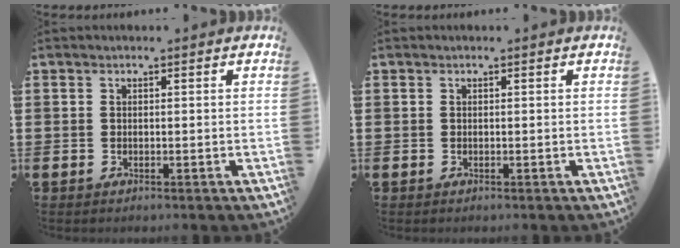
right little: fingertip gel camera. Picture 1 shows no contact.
{"total": 0.0}